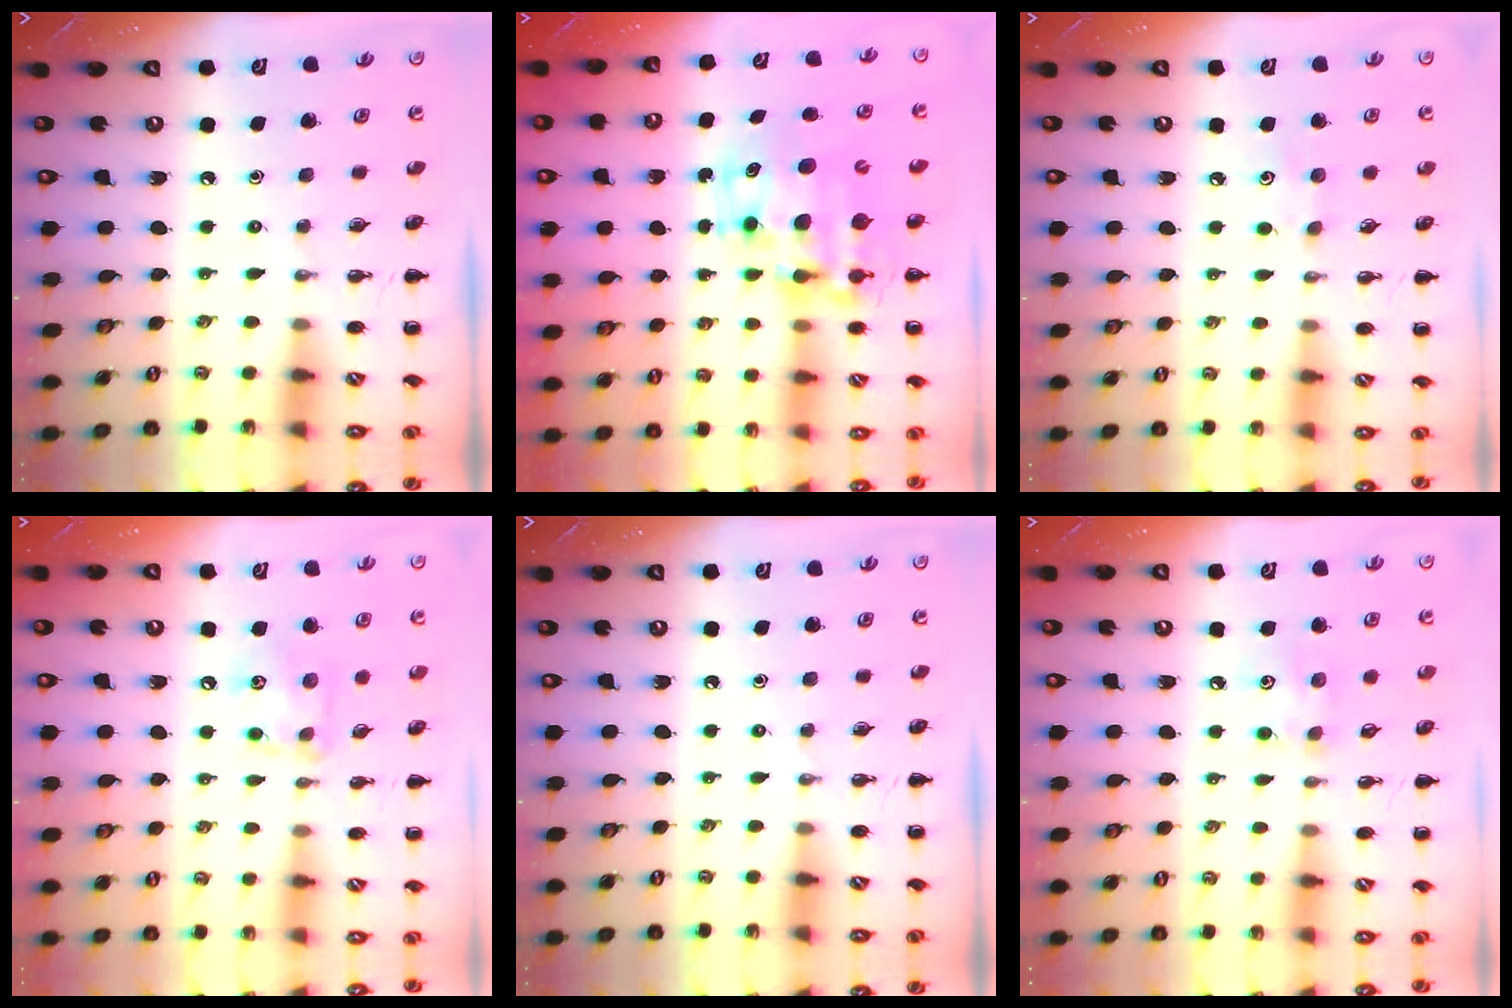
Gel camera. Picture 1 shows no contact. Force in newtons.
{"total": 11.1, "press": 10.8, "slide": 2.7}
{"total": 3.9, "press": 3.8, "slide": 1.0}
{"total": 8.8, "press": 8.8, "slide": 0.4}
{"total": 0.0}
{"total": 3.8, "press": 3.8, "slide": 0.6}